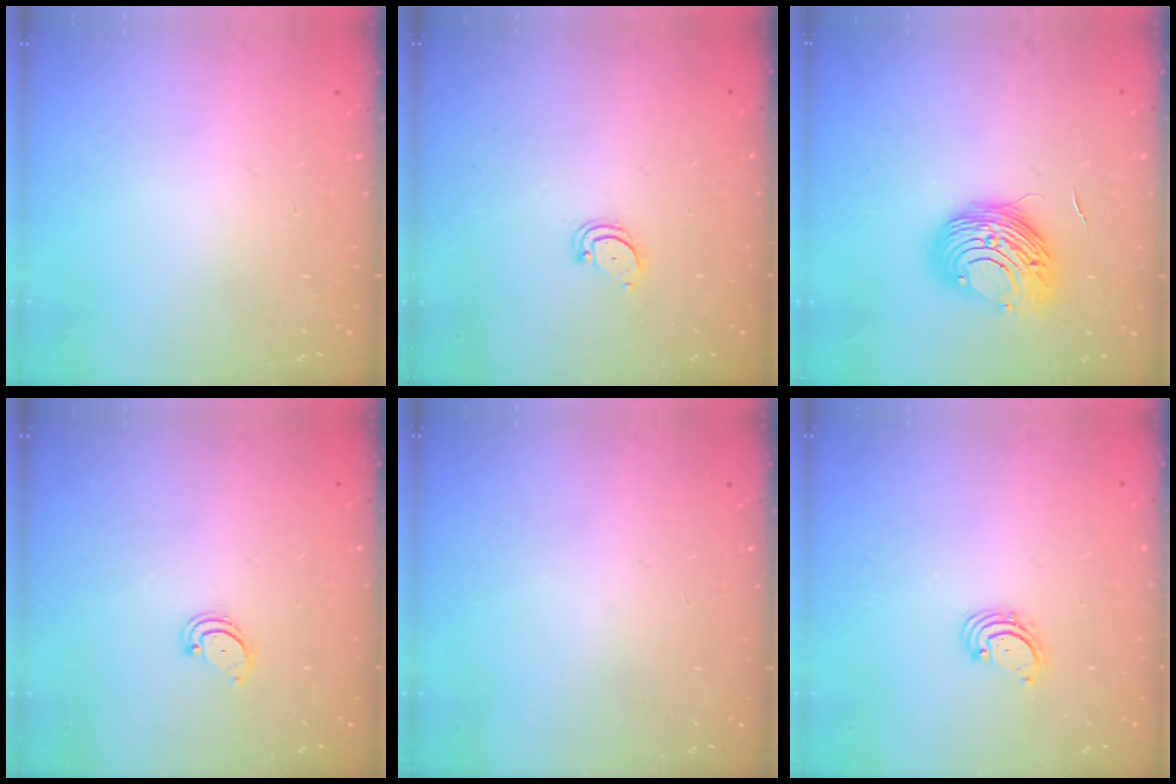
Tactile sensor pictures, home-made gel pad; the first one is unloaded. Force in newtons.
{"total": 3.8, "press": 3.8, "slide": 0.3}
{"total": 11.4, "press": 11.3, "slide": 0.5}
{"total": 2.2, "press": 2.2, "slide": 0.3}
{"total": 0.0}
{"total": 1.6, "press": 1.6, "slide": 0.2}